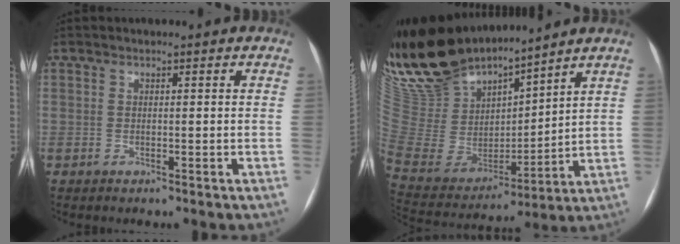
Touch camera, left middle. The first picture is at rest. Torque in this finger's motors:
{"motor_torque": [0.40, -0.31, 1.05, 0.21]}